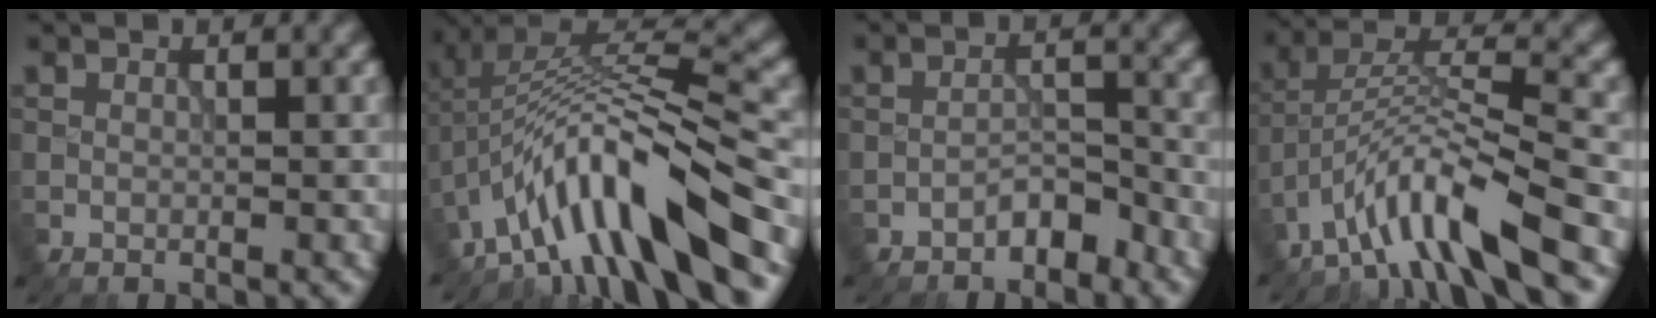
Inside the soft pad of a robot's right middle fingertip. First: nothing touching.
{"total": 11.4, "force": [-6.2, 2.7, 9.2], "torque": [-0.147, 0.018, -0.106]}
{"total": 2.4, "force": [-1.9, 1.0, 1.2], "torque": [-0.014, 0.012, -0.034]}
{"total": 9.1, "force": [-6.1, 1.6, 6.5], "torque": [-0.107, 0.012, -0.116]}